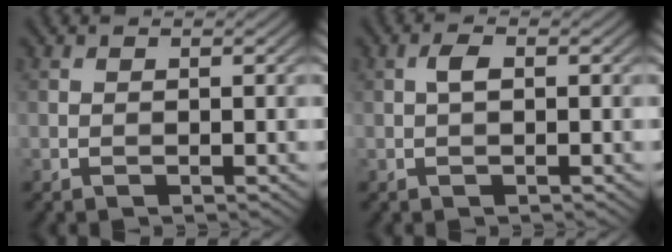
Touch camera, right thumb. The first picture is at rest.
{"total": 1.6, "force": [0.1, 0.6, 1.4], "torque": [-0.031, 0.006, -0.001]}